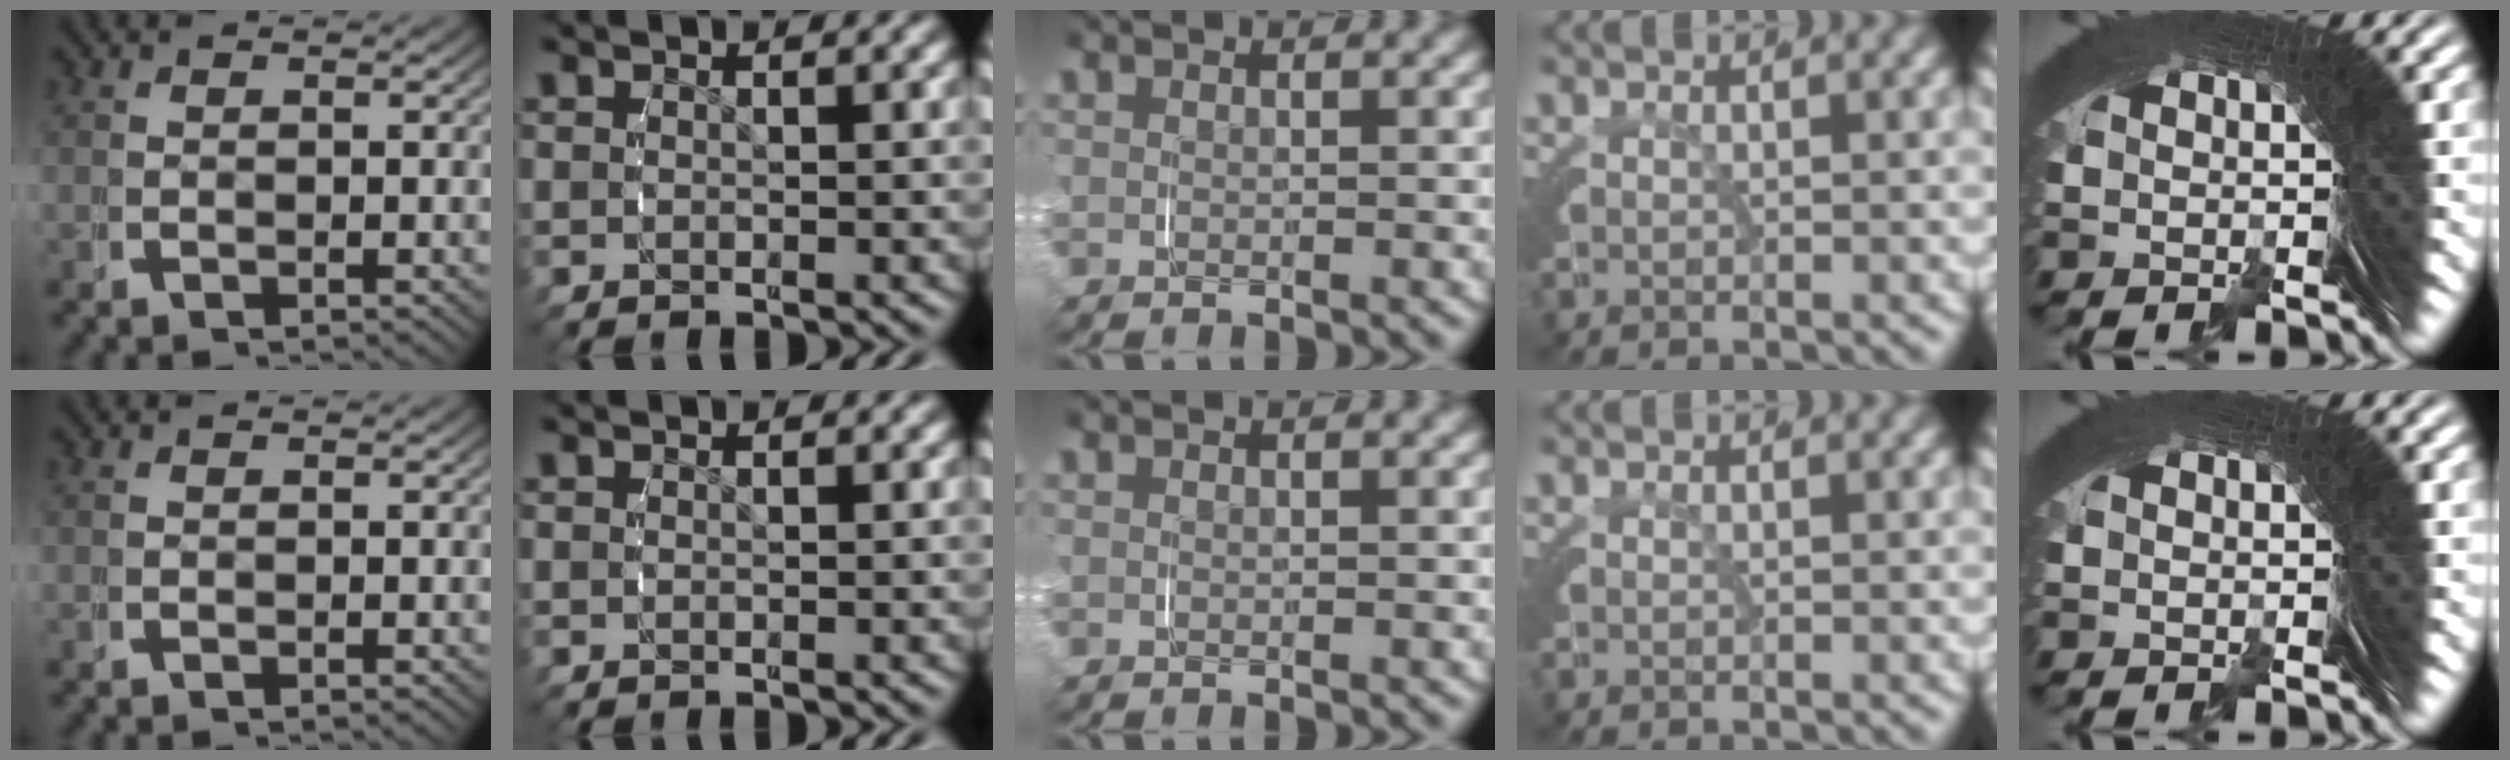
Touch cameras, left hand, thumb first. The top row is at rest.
{}